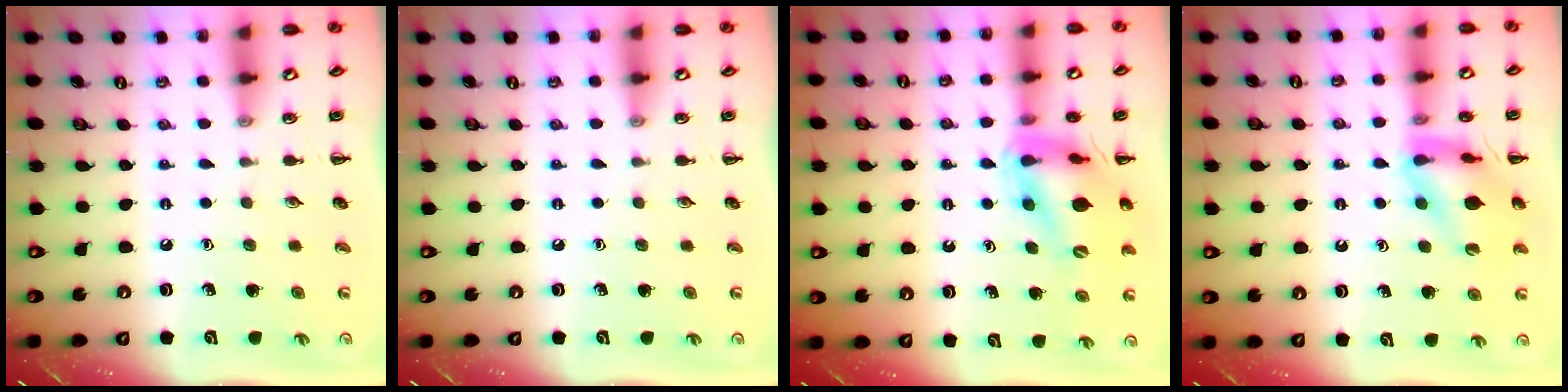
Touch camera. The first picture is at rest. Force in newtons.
{"total": 0.0}
{"total": 17.3, "press": 17.0, "slide": 3.0}
{"total": 12.2, "press": 12.1, "slide": 1.6}